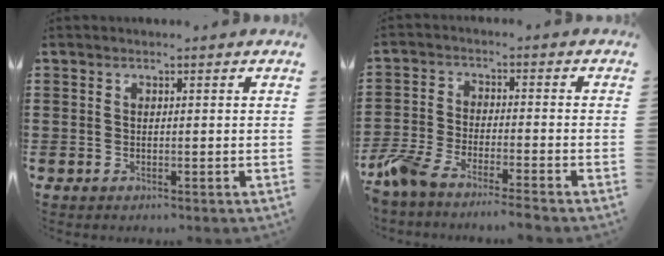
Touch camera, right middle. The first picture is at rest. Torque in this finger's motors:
{"motor_torque": [1.40, 0.21, 0.14, 0.14]}